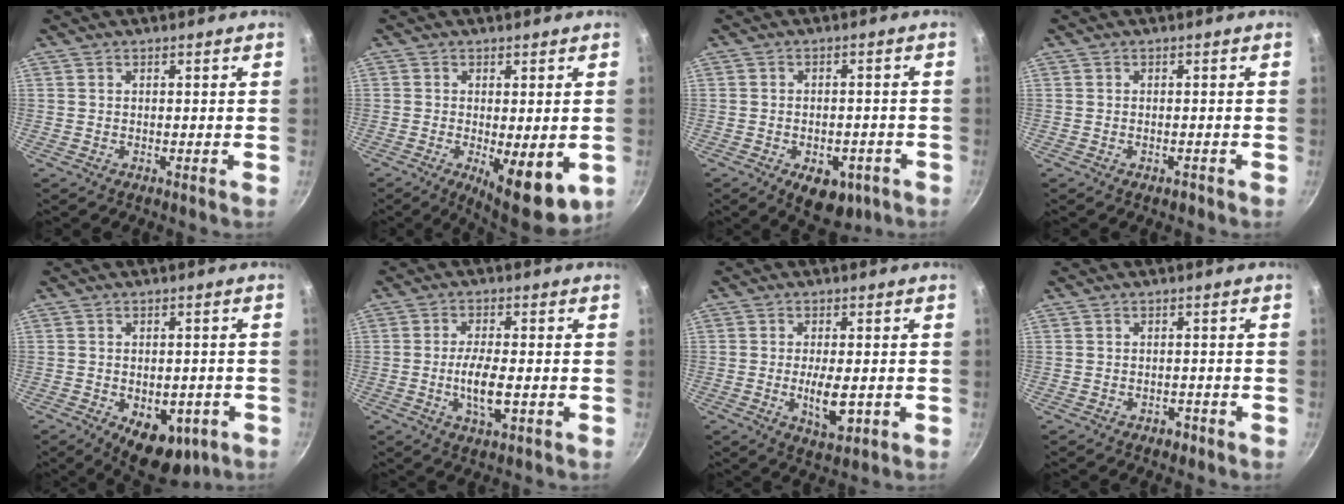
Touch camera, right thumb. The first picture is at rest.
{"total": 11.5, "force": [-3.5, 4.1, 10.1], "torque": [-0.134, -0.022, -0.038]}
{"total": 8.5, "force": [-4.3, 5.0, 5.4], "torque": [-0.055, 0.015, -0.051]}
{"total": 0.9, "force": [-0.7, 0.4, 0.5], "torque": [-0.006, 0.007, -0.008]}
{"total": 12.1, "force": [-5.4, 6.9, 8.4], "torque": [-0.101, 0.007, -0.063]}
{"total": 6.3, "force": [-1.3, 2.3, 5.7], "torque": [-0.110, -0.002, -0.022]}
{"total": 6.4, "force": [-1.3, 2.6, 5.7], "torque": [-0.094, -0.010, -0.016]}
{"total": 1.8, "force": [-1.2, 1.1, 0.6], "torque": [-0.003, 0.008, -0.016]}